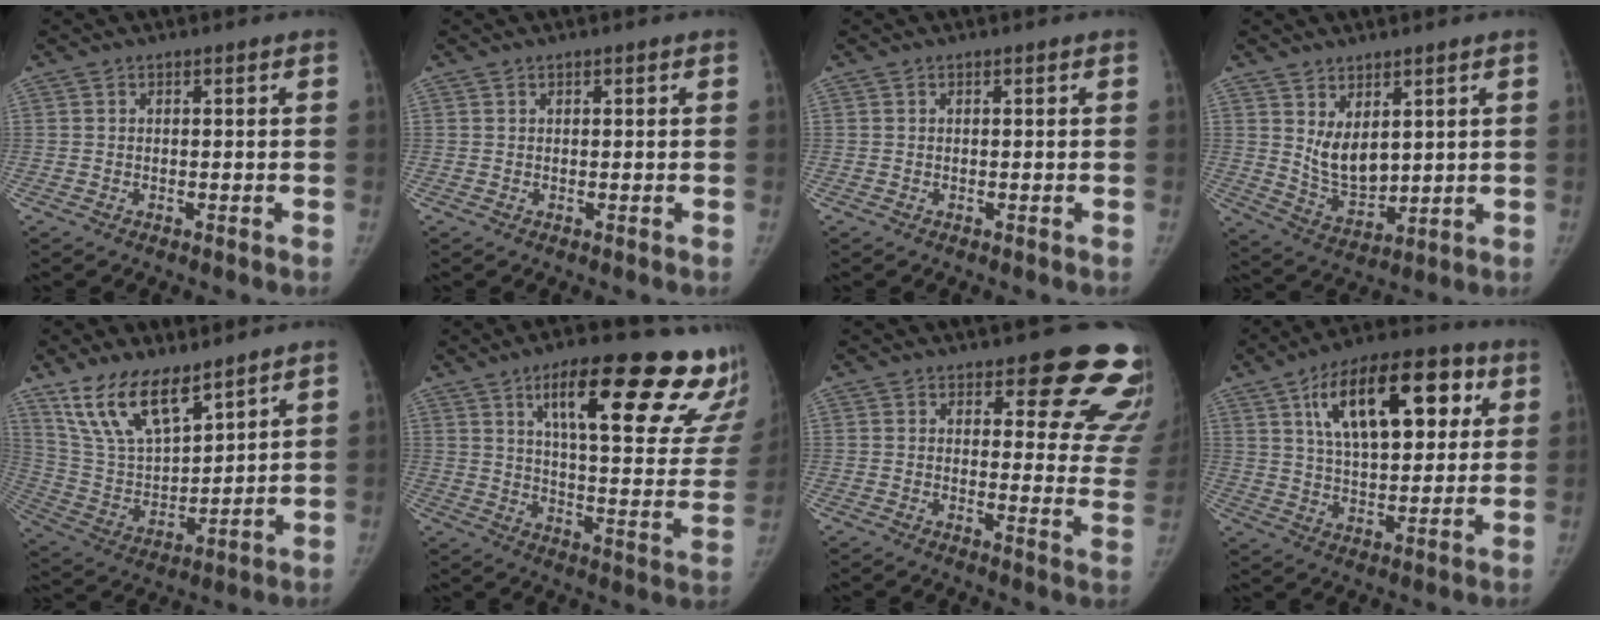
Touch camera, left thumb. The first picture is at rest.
{"total": 0.0}
{"total": 0.0}
{"total": 8.0, "force": [2.9, 4.7, 5.8], "torque": [-0.079, -0.036, 0.074]}
{"total": 15.4, "force": [10.9, 6.4, 8.8], "torque": [-0.134, -0.053, 0.225]}
{"total": 29.1, "force": [17.1, 7.9, 22.2], "torque": [-0.240, -0.061, 0.239]}
{"total": 16.9, "force": [12.9, 6.4, 8.9], "torque": [-0.052, -0.090, 0.132]}
{"total": 21.4, "force": [8.2, 10.4, 16.8], "torque": [-0.228, -0.003, 0.131]}